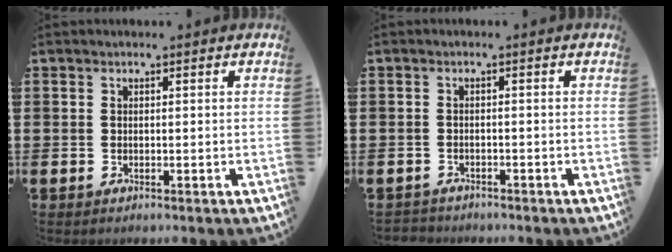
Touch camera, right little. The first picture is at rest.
{"total": 0.9, "force": [-0.9, 0.2, -0.2], "torque": [0.000, 0.003, -0.020]}